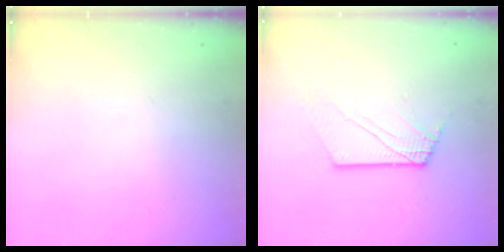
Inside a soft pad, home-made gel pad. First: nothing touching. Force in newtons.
{"total": 5.0, "press": 4.9, "slide": 0.4}